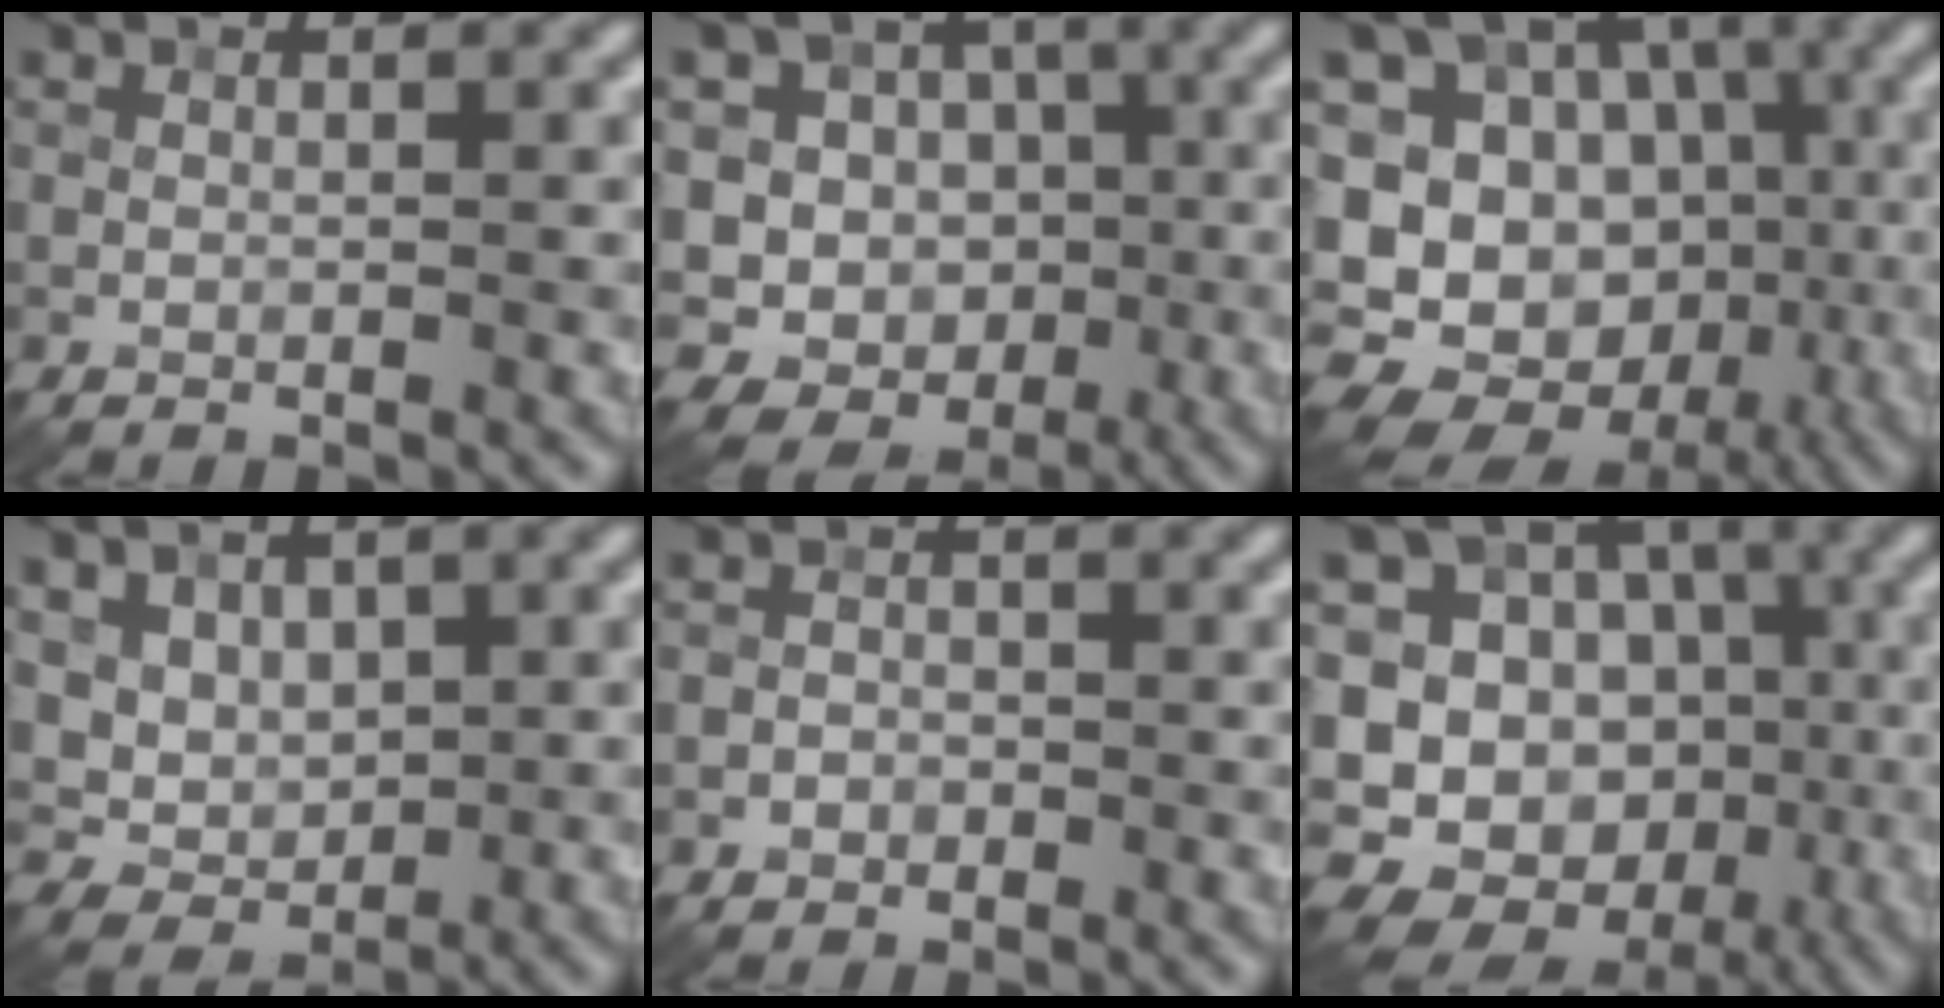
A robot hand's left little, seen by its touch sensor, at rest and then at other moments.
{"total": 12.6, "force": [-3.0, 11.7, 3.6], "torque": [-0.063, 0.019, -0.057]}
{"total": 16.0, "force": [-6.0, 13.0, 7.2], "torque": [-0.153, -0.020, -0.089]}
{"total": 5.0, "force": [1.5, 4.0, 2.6], "torque": [-0.044, 0.001, 0.036]}
{"total": 1.2, "force": [-0.6, 1.0, 0.4], "torque": [0.005, 0.004, -0.017]}
{"total": 16.2, "force": [-5.5, 14.2, 5.5], "torque": [-0.132, -0.006, -0.071]}